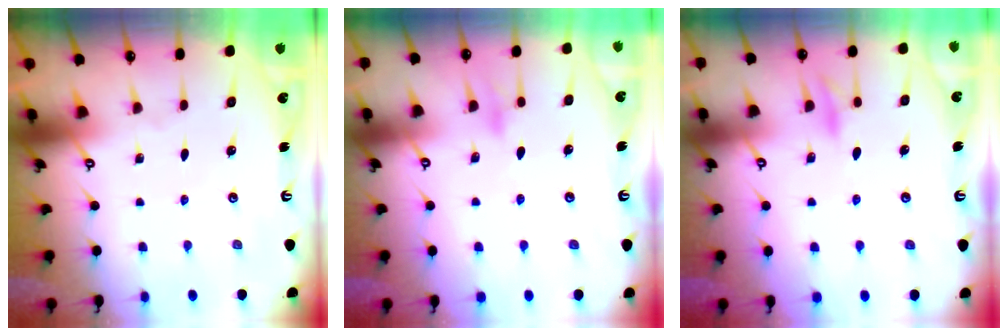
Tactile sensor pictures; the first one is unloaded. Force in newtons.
{"total": 7.7, "press": 7.7, "slide": 0.5}
{"total": 9.5, "press": 9.5, "slide": 0.9}